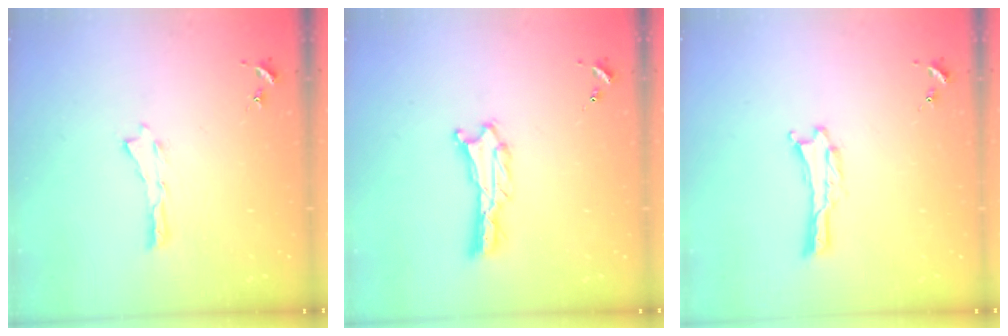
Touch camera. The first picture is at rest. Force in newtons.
{"total": 0.7, "press": 0.7, "slide": 0.1}
{"total": 0.6, "press": 0.6, "slide": 0.1}